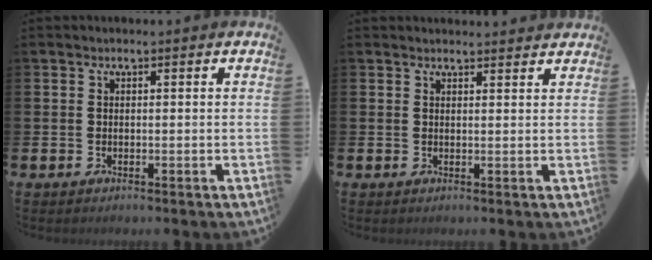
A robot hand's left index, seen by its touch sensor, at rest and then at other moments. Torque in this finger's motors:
{"motor_torque": [0.56, -0.72, 0.14, 0.01]}